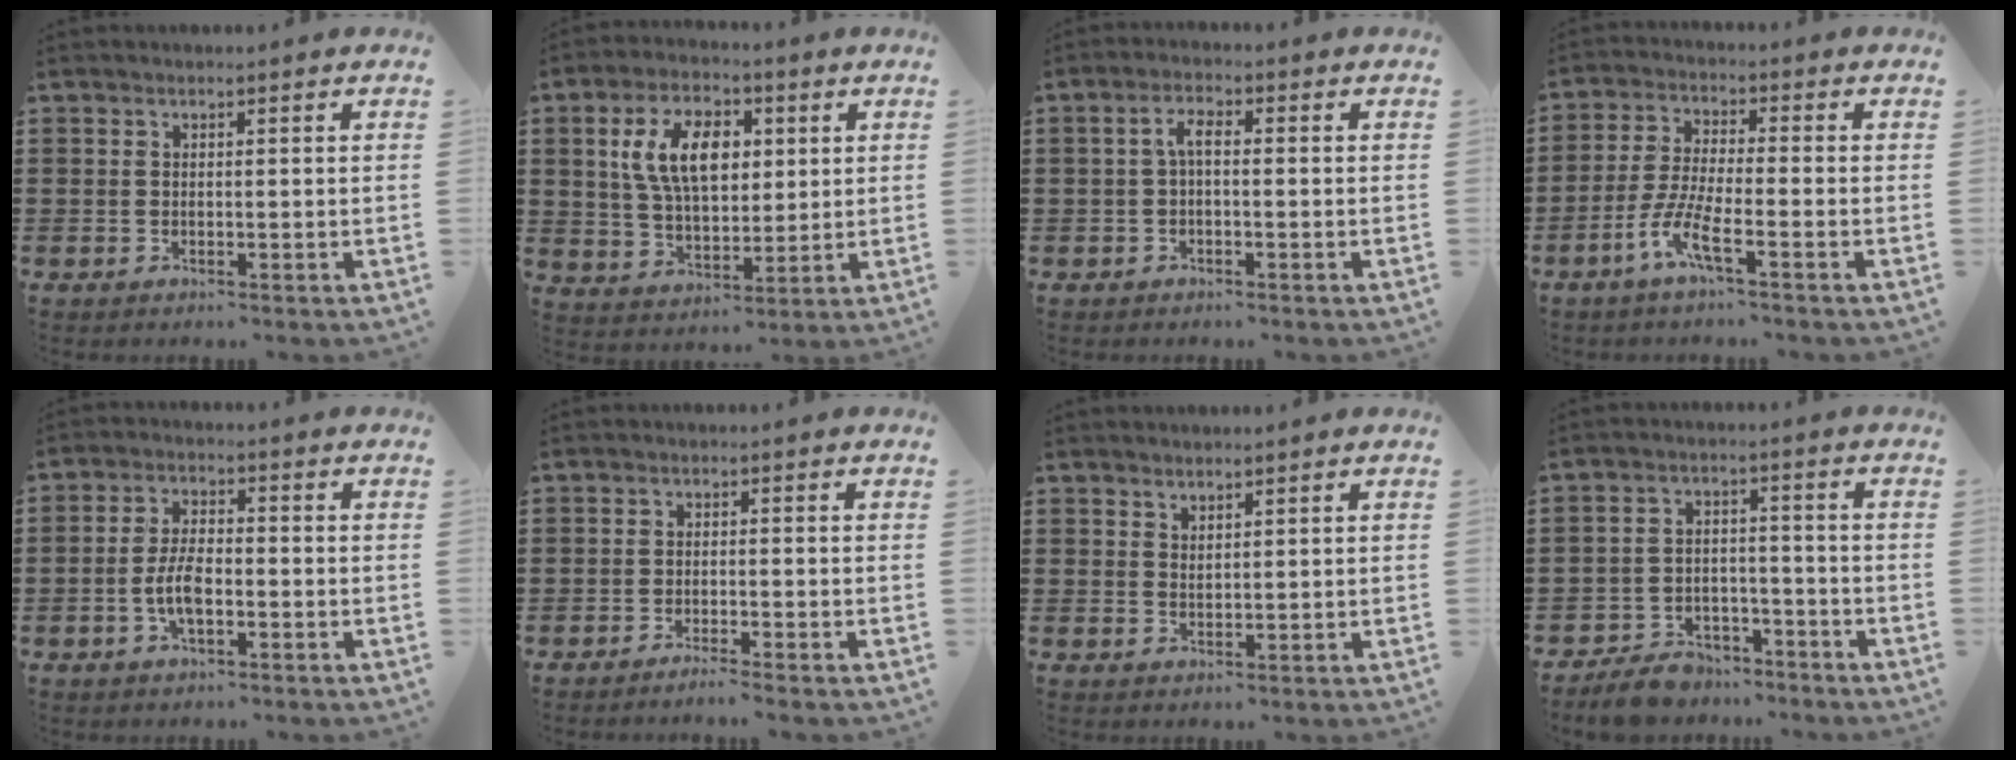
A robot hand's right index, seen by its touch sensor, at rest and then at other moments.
{"total": 10.1, "force": [2.8, 5.8, 7.7], "torque": [-0.171, 0.019, 0.050]}
{"total": 2.8, "force": [-0.2, 0.9, 2.6], "torque": [-0.058, 0.004, -0.009]}
{"total": 6.5, "force": [-3.8, 1.0, 5.1], "torque": [-0.132, -0.015, -0.081]}
{"total": 5.3, "force": [-1.5, 2.4, 4.5], "torque": [-0.106, 0.000, -0.034]}
{"total": 1.6, "force": [-1.4, -0.3, 0.6], "torque": [-0.009, 0.000, -0.027]}
{"total": 1.5, "force": [1.5, 0.3, -0.1], "torque": [-0.001, 0.001, 0.030]}
{"total": 5.2, "force": [-4.9, 1.9, 0.6], "torque": [-0.012, 0.017, -0.095]}